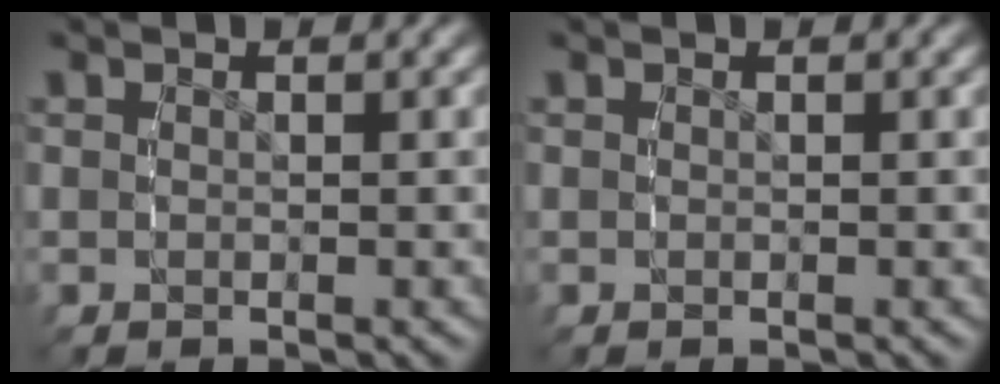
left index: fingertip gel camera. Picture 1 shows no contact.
{"total": 0.0}